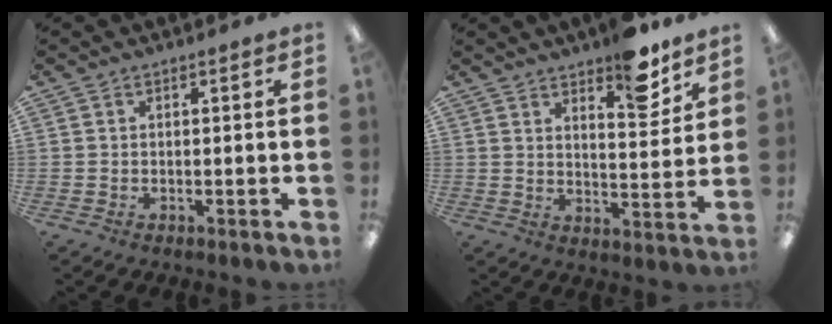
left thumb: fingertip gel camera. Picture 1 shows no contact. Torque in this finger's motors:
{"motor_torque": [1.73, 1.03, 0.00, 0.00, 0.10]}